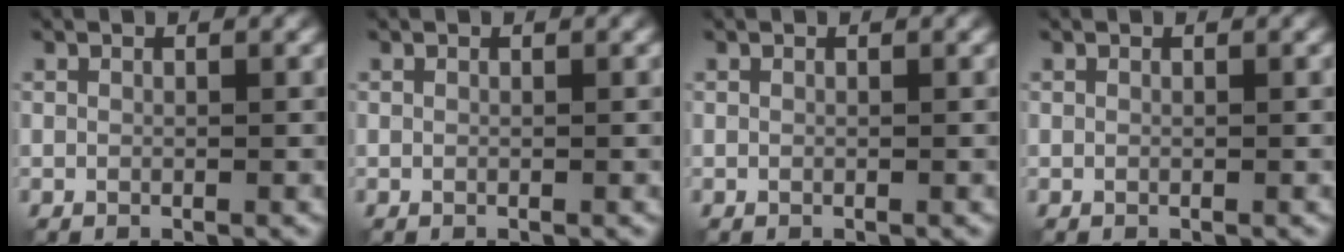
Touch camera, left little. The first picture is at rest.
{"total": 0.0}
{"total": 0.0}
{"total": 0.0}